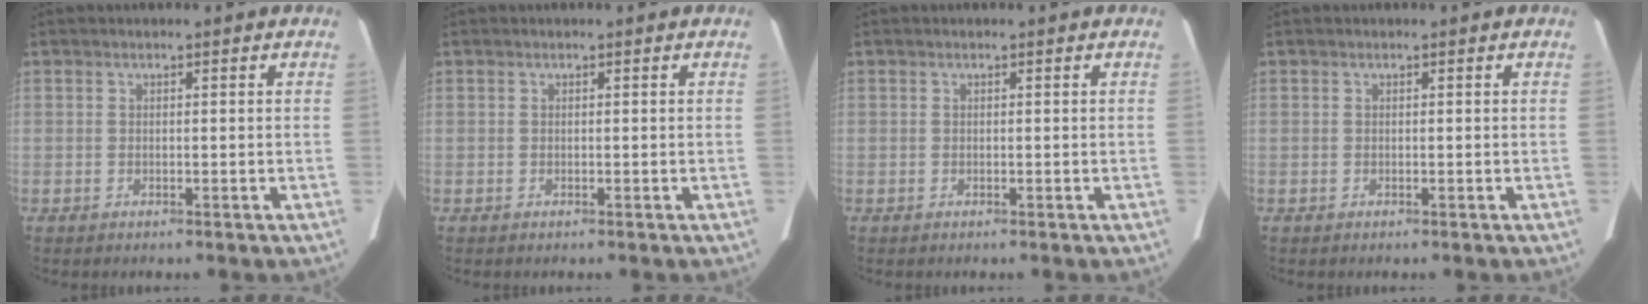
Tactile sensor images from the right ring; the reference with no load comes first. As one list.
[{"total": 0.0}, {"total": 0.0}, {"total": 0.0}]